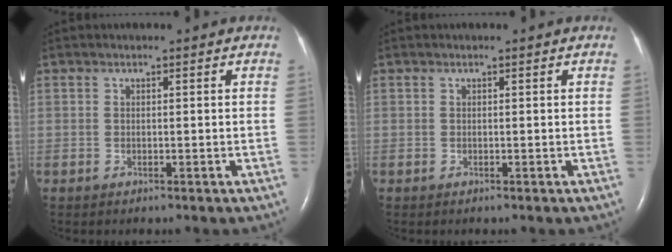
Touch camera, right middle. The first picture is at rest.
{"total": 0.0}